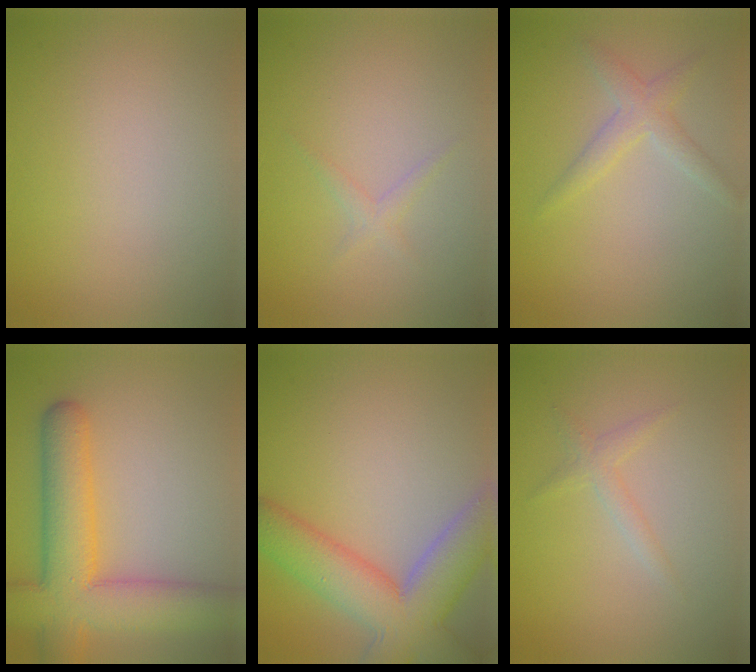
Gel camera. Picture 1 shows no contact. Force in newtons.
{"total": 1.0, "press": 1.0, "slide": 0.0}
{"total": 2.1, "press": 2.1, "slide": 0.1}
{"total": 8.9, "press": 8.9, "slide": 0.4}
{"total": 9.1, "press": 9.0, "slide": 0.6}
{"total": 1.3, "press": 1.3, "slide": 0.1}